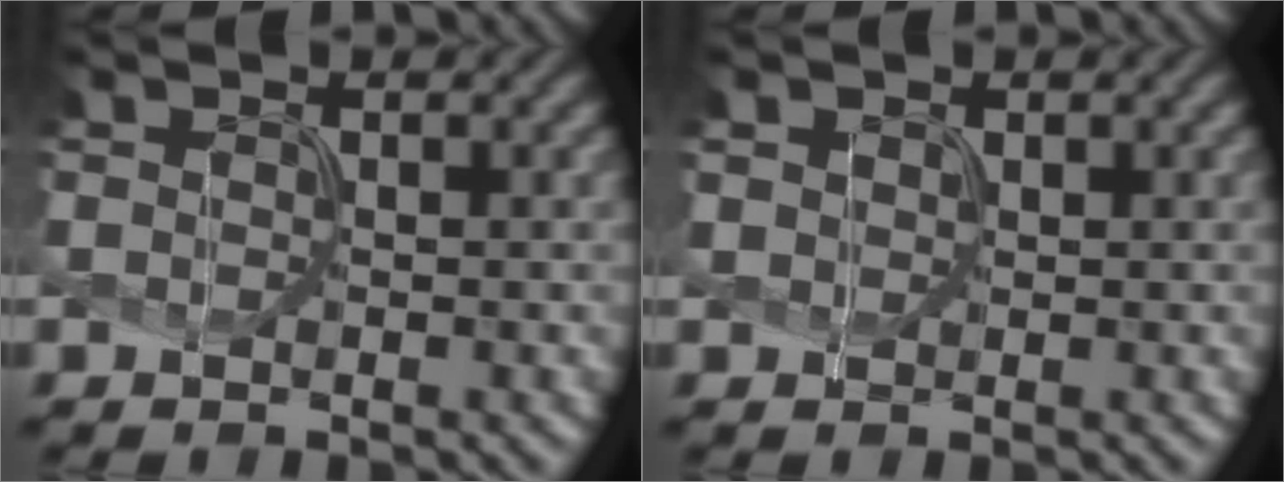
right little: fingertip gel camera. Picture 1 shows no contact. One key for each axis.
{"total": 0.8, "fx": 0.6, "fy": 0.5, "fz": 0.1, "tx": -0.003, "ty": 0.001, "tz": 0.014}